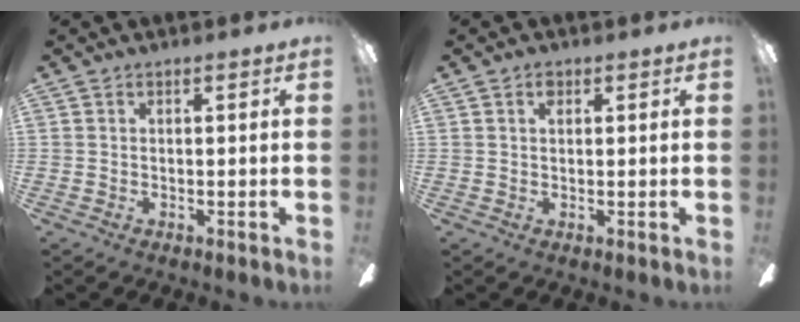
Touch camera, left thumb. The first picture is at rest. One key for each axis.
{"total": 1.5, "fx": 0.7, "fy": 0.9, "fz": 1.0, "tx": -0.013, "ty": -0.001, "tz": 0.011}